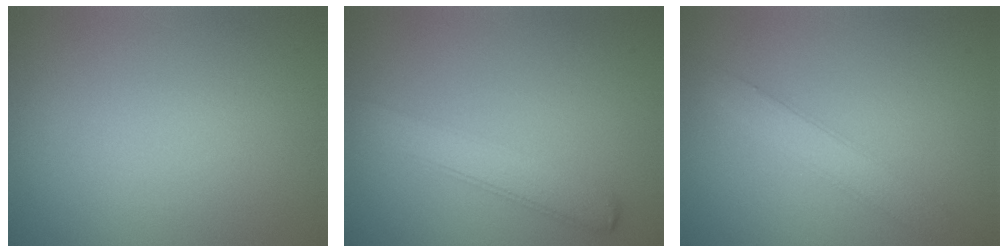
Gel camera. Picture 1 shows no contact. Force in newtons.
{"total": 2.9, "press": 2.9, "slide": 0.1}
{"total": 2.6, "press": 2.6, "slide": 0.1}